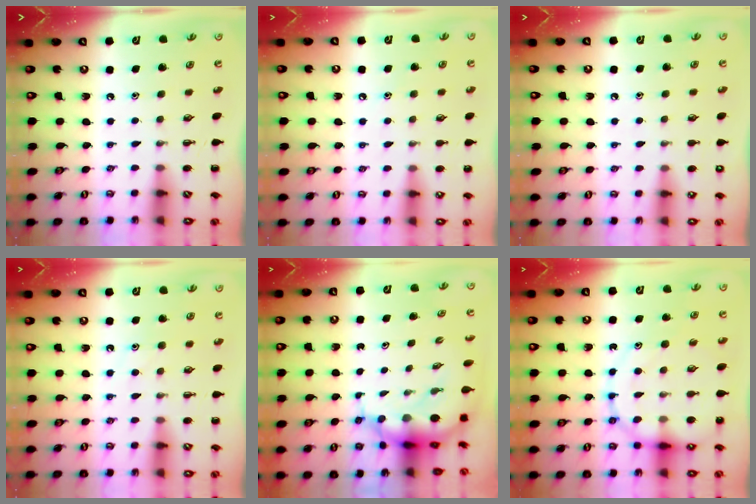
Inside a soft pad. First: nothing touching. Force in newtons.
{"total": 4.9, "press": 4.7, "slide": 1.4}
{"total": 6.2, "press": 5.9, "slide": 1.9}
{"total": 7.2, "press": 7.2, "slide": 1.1}
{"total": 8.3, "press": 8.0, "slide": 2.3}
{"total": 14.1, "press": 13.8, "slide": 2.9}